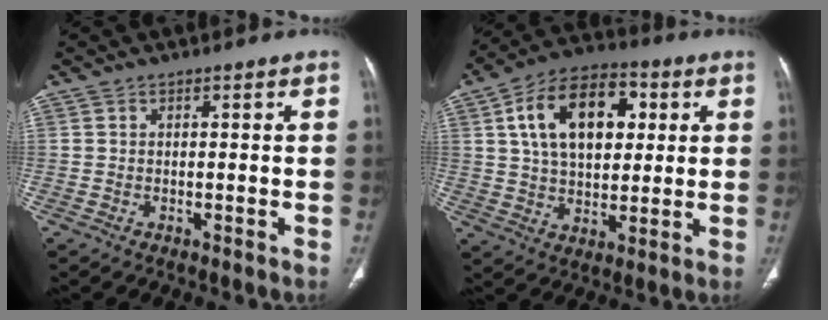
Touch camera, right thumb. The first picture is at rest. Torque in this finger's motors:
{"motor_torque": [-0.05, 1.43, 0.41, 0.11, 0.16]}